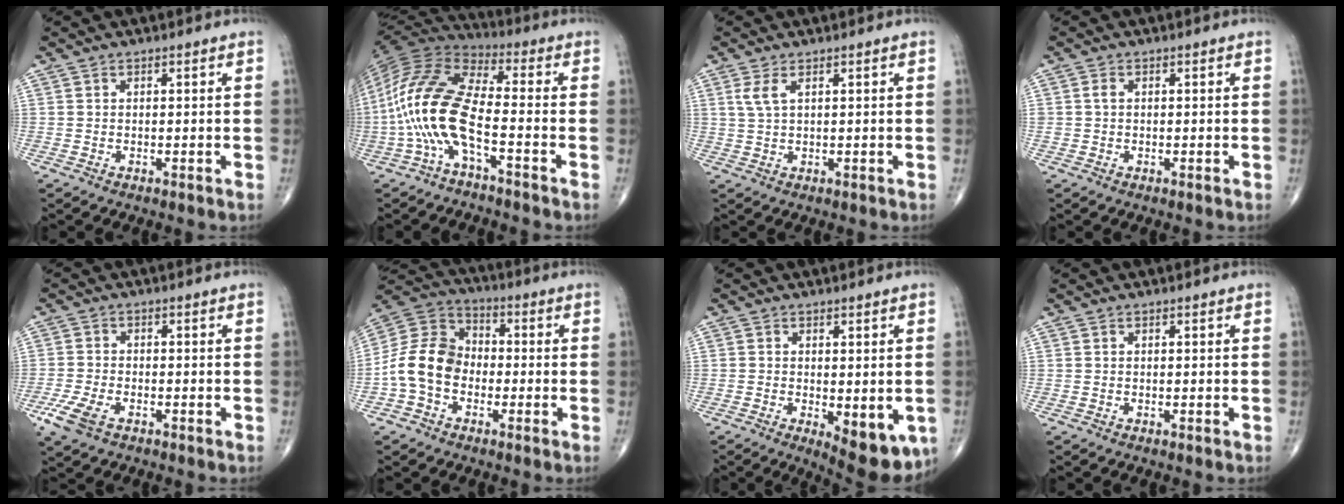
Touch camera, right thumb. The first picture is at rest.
{"total": 16.0, "force": [-4.7, 5.5, 14.2], "torque": [-0.313, 0.050, -0.097]}
{"total": 2.9, "force": [1.3, 1.0, 2.4], "torque": [-0.057, 0.004, 0.036]}
{"total": 1.3, "force": [0.1, 1.0, 0.8], "torque": [-0.013, 0.001, 0.004]}
{"total": 5.9, "force": [-3.0, 2.9, 4.1], "torque": [-0.102, 0.003, -0.058]}
{"total": 11.9, "force": [-2.7, 9.0, 7.2], "torque": [-0.127, 0.038, -0.065]}
{"total": 10.0, "force": [-3.1, 4.3, 8.4], "torque": [-0.098, -0.014, -0.035]}
{"total": 0.0}